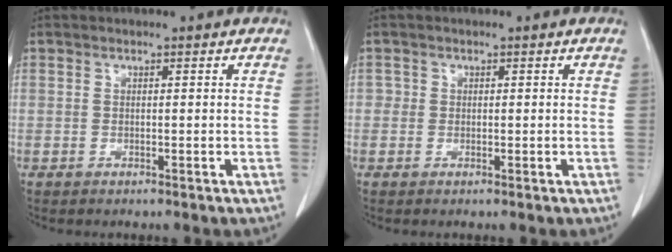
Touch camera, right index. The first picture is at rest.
{"total": 0.9, "force": [0.0, 0.9, 0.2], "torque": [0.005, 0.003, -0.002]}